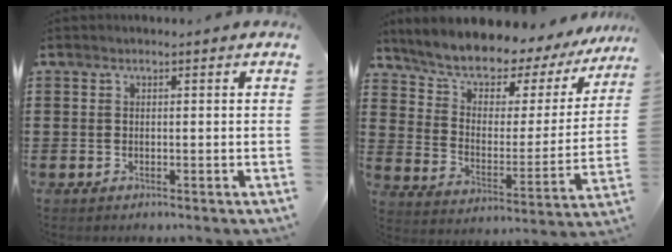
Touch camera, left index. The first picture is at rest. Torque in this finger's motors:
{"motor_torque": [2.14, 0.00, 1.05, 0.21]}